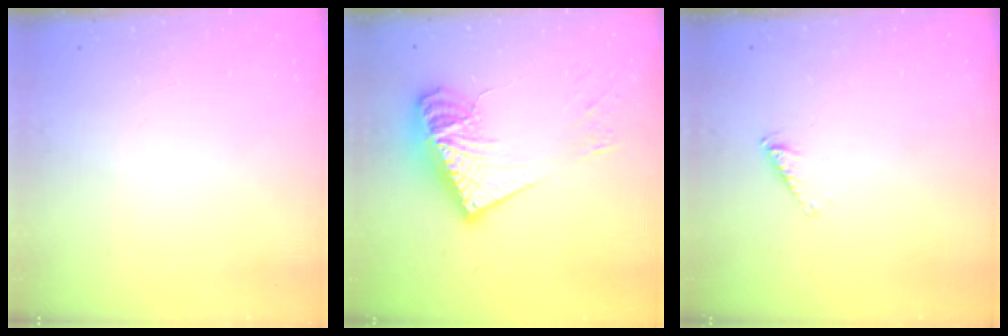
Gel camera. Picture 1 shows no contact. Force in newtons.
{"total": 19.7, "press": 19.7, "slide": 1.6}
{"total": 3.3, "press": 3.3, "slide": 0.4}